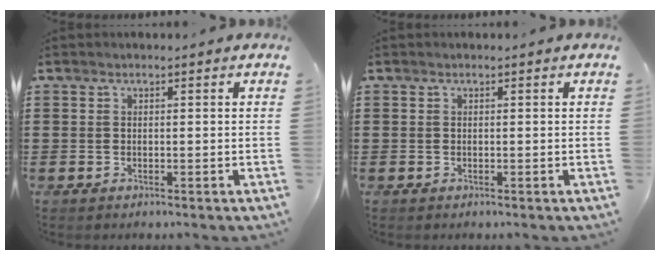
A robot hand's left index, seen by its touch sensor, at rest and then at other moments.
{"total": 0.0}